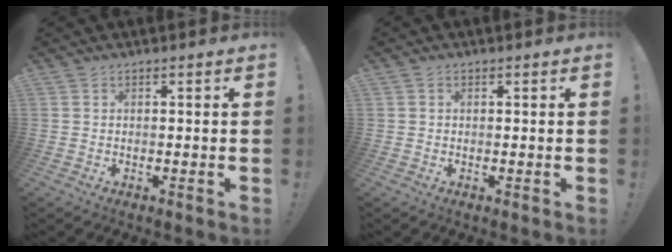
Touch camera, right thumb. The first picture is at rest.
{"total": 0.7, "force": [0.1, 0.7, 0.2], "torque": [-0.004, 0.004, 0.002]}